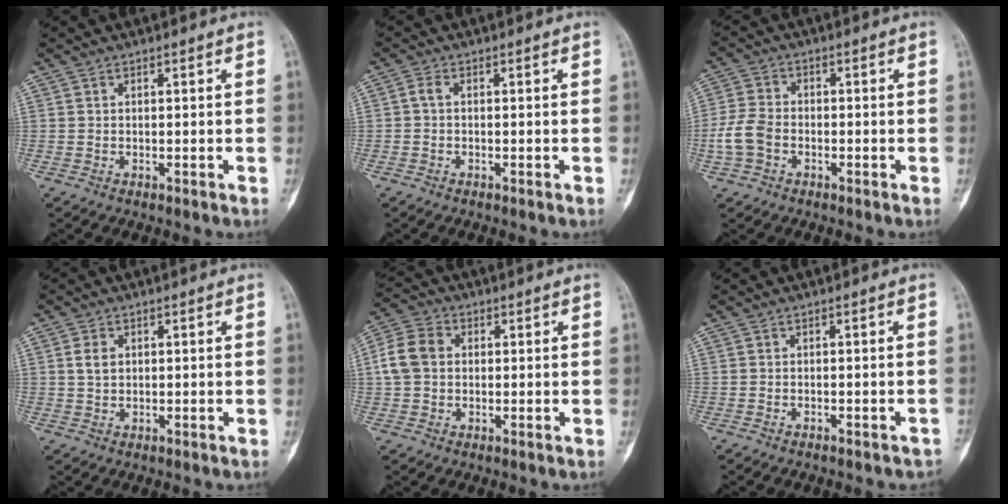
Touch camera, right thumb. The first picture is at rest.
{"total": 1.3, "force": [-0.1, 0.7, 1.1], "torque": [-0.020, 0.002, -0.007]}
{"total": 6.3, "force": [-1.9, 4.5, 3.9], "torque": [-0.083, 0.013, -0.044]}
{"total": 2.7, "force": [0.6, 1.9, 1.8], "torque": [-0.023, 0.002, 0.012]}
{"total": 7.2, "force": [0.6, 5.7, 4.4], "torque": [-0.086, 0.019, 0.005]}
{"total": 2.7, "force": [-2.3, 0.9, 1.0], "torque": [-0.022, 0.017, -0.020]}